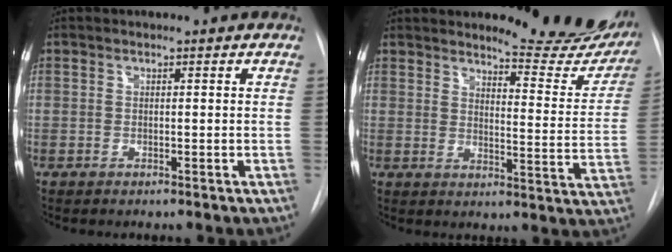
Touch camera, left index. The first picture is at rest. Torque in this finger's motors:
{"motor_torque": [0.64, -0.90, 0.28, 0.02]}